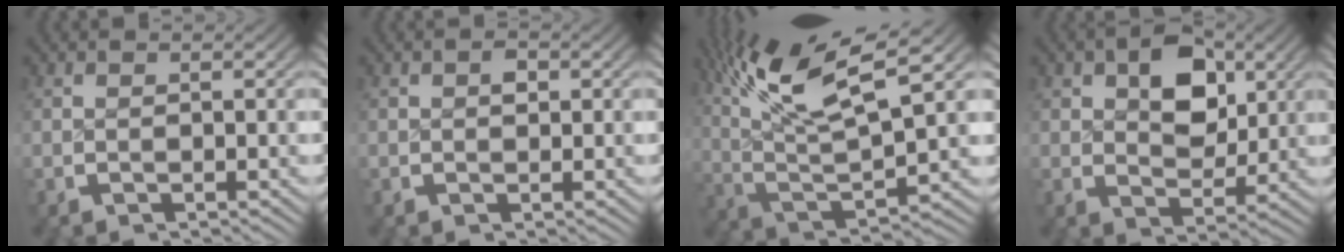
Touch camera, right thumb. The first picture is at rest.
{"total": 1.1, "force": [0.2, 0.8, 0.7], "torque": [-0.011, -0.002, 0.005]}
{"total": 13.1, "force": [5.0, 6.2, 10.4], "torque": [-0.192, -0.005, 0.085]}
{"total": 5.7, "force": [1.7, 3.8, 3.9], "torque": [-0.058, -0.019, 0.037]}